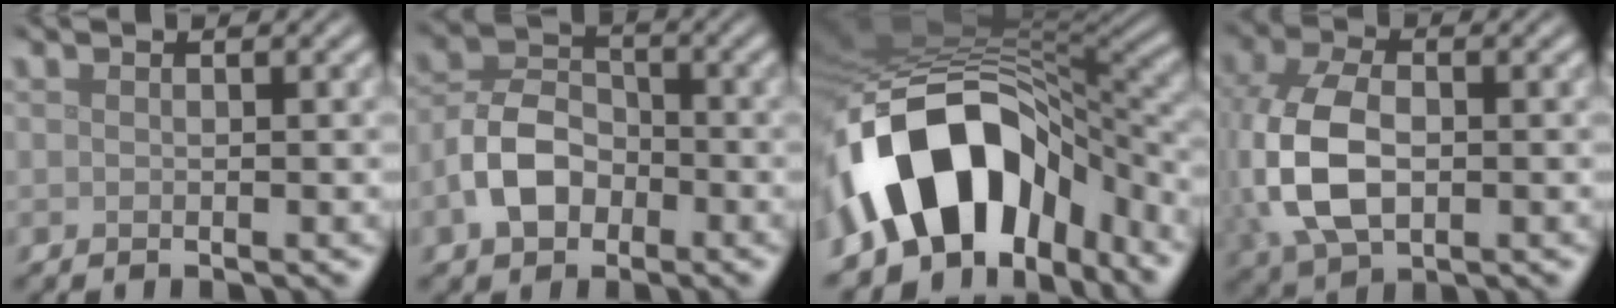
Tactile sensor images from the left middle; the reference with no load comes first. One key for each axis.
{"total": 5.2, "fx": -1.9, "fy": 3.7, "fz": 3.1, "tx": -0.059, "ty": 0.005, "tz": -0.041}
{"total": 14.3, "fx": -5.5, "fy": 9.4, "fz": 9.4, "tx": -0.160, "ty": 0.009, "tz": -0.093}
{"total": 8.4, "fx": -0.5, "fy": 5.4, "fz": 6.3, "tx": -0.164, "ty": -0.008, "tz": -0.004}